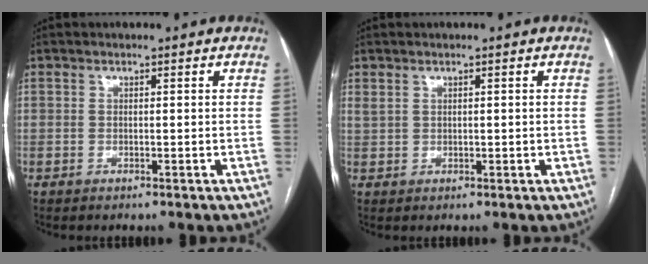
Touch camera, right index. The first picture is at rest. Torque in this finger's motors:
{"motor_torque": [-0.21, 0.03, 0.05, 0.00]}